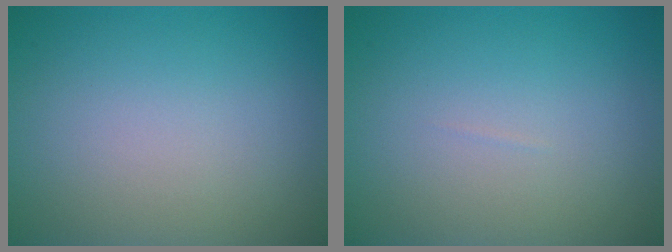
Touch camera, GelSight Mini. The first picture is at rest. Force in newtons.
{"total": 0.0}